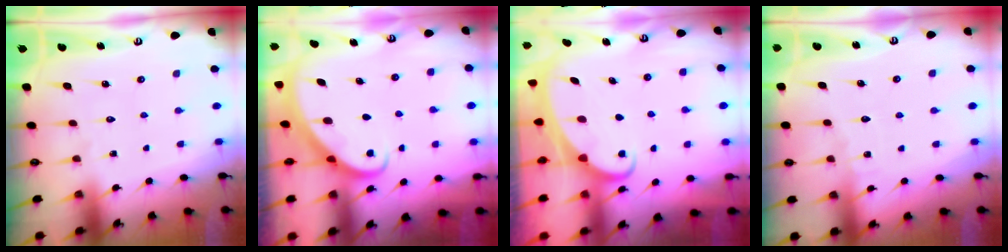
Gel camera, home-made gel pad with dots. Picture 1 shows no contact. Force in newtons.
{"total": 2.7, "press": 2.7, "slide": 0.2}
{"total": 1.9, "press": 1.9, "slide": 0.3}
{"total": 2.4, "press": 2.4, "slide": 0.3}